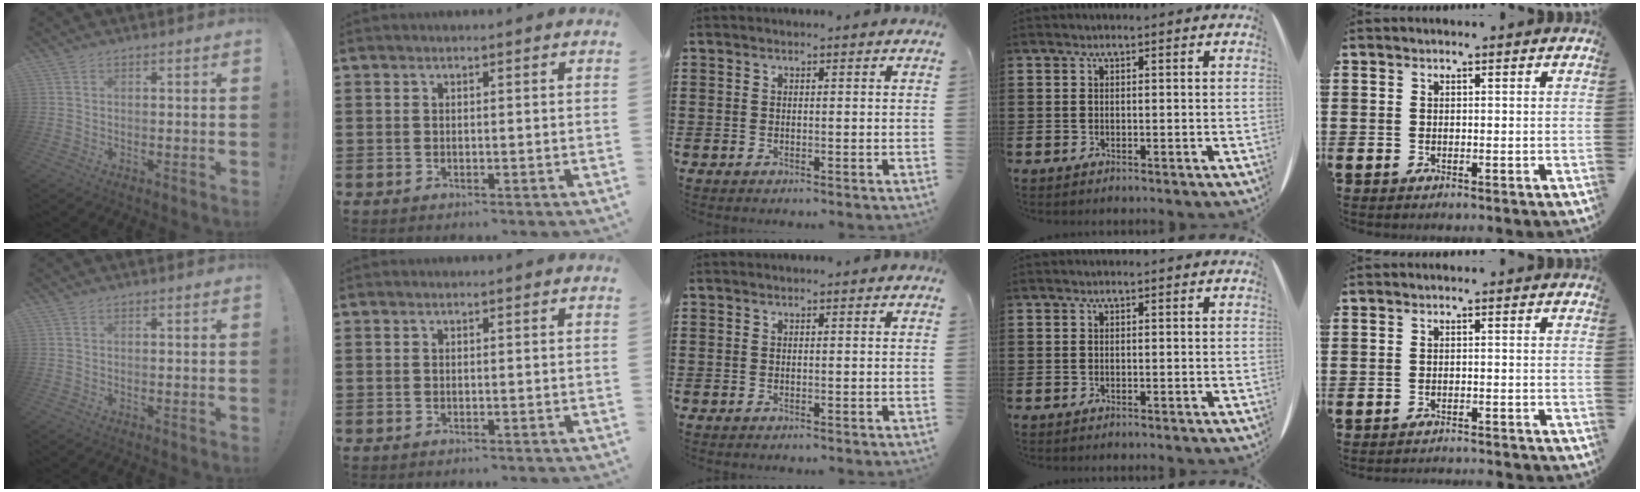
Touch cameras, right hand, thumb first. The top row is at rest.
{"little": {"total": 1.2, "force": [-1.2, -0.2, -0.1], "torque": [-0.001, 0.004, -0.026]}}